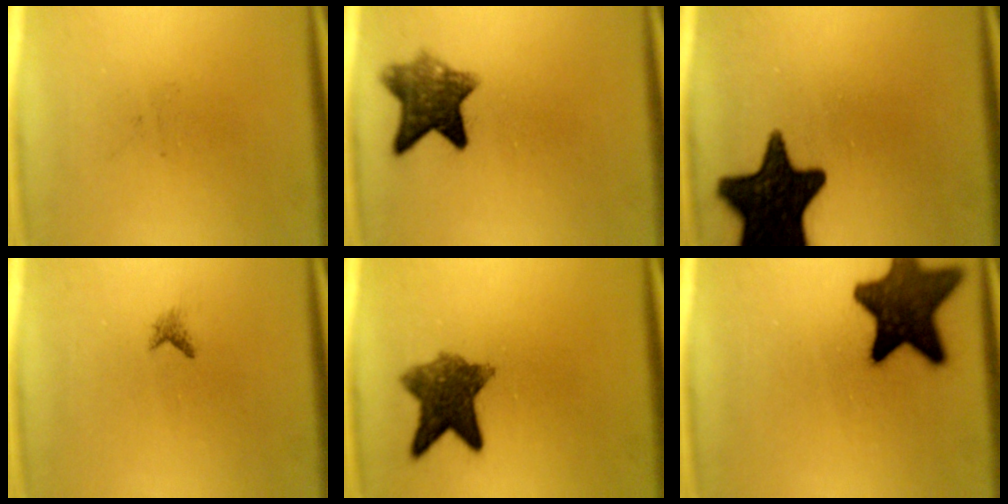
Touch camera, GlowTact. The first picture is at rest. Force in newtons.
{"total": 7.7}
{"total": 16.5}
{"total": 0.8}
{"total": 8.2}
{"total": 14.1}